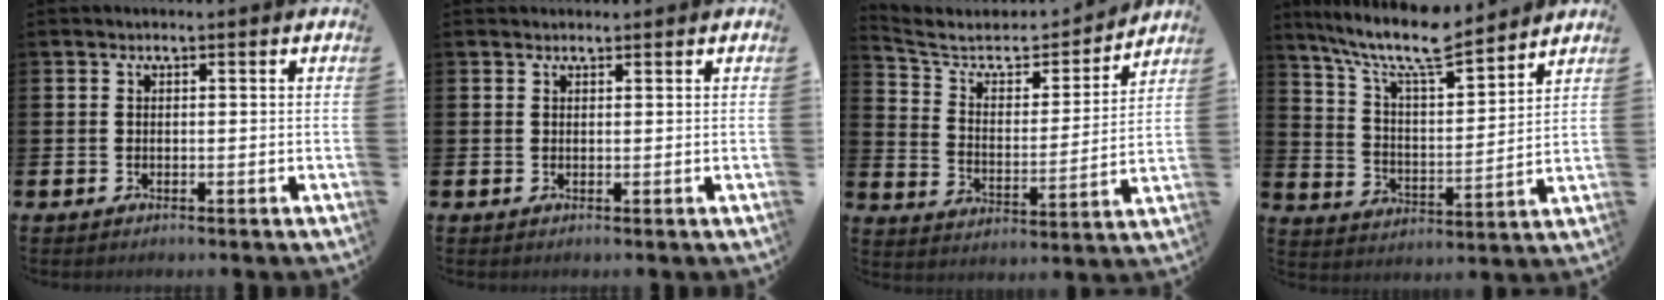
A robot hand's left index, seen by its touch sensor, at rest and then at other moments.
{"total": 0.8, "force": [0.7, 0.2, 0.0], "torque": [0.014, -0.004, 0.011]}
{"total": 6.4, "force": [5.5, 2.8, 1.8], "torque": [-0.070, -0.041, 0.089]}
{"total": 10.7, "force": [9.3, 1.8, 4.9], "torque": [-0.120, -0.055, 0.162]}